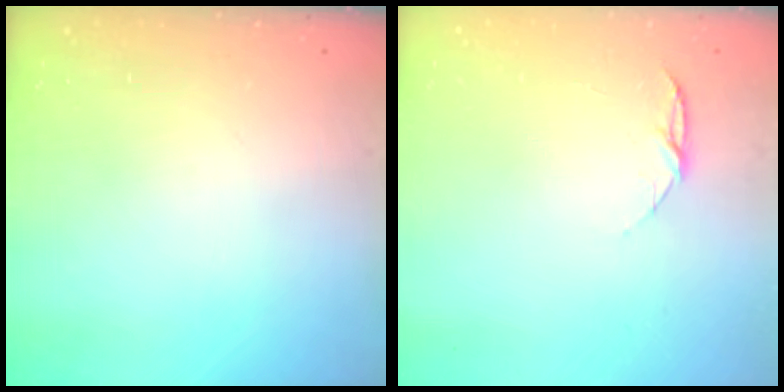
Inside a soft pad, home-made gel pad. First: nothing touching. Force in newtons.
{"total": 4.9, "press": 4.8, "slide": 0.6}